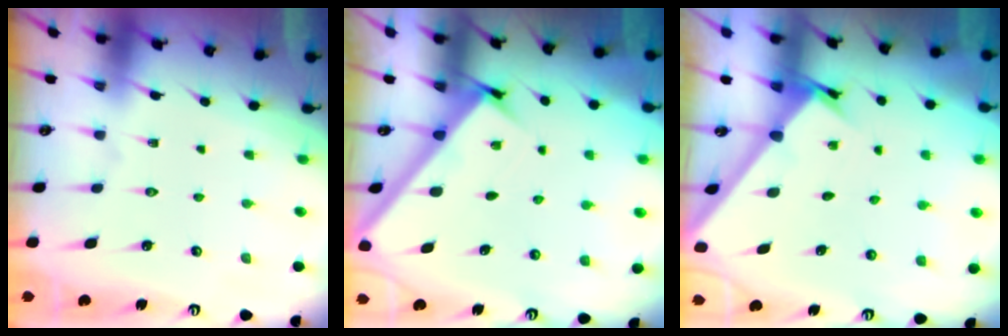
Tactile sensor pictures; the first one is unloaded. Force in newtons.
{"total": 2.6, "press": 2.6, "slide": 0.3}
{"total": 1.6, "press": 1.6, "slide": 0.1}